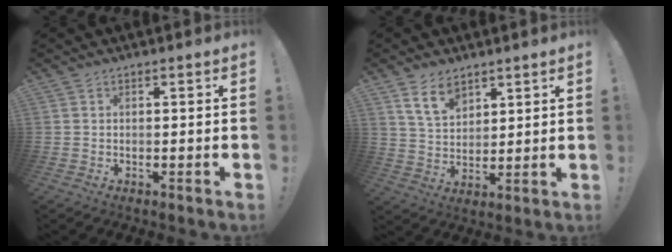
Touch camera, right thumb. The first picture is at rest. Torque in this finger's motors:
{"motor_torque": [-0.04, 0.27, 0.58, 0.70, 0.24]}